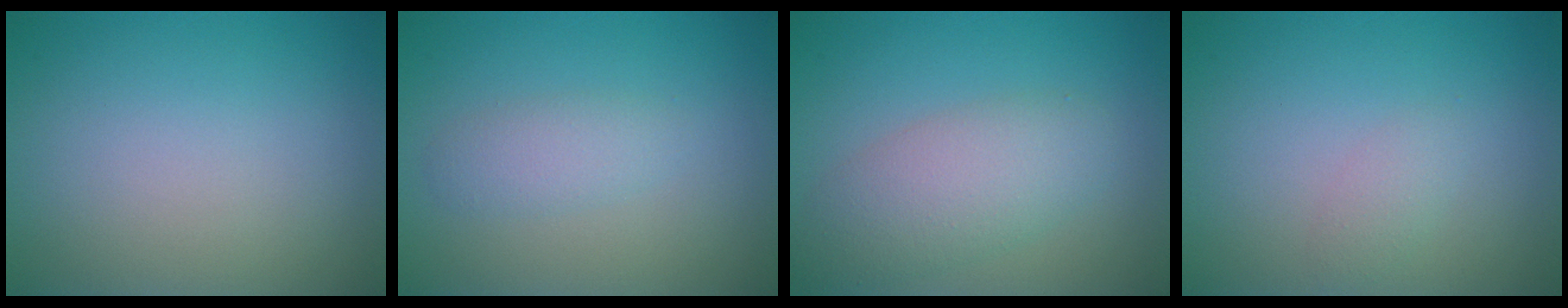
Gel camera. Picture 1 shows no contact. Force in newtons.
{"total": 1.8, "press": 1.8, "slide": 0.0}
{"total": 4.5, "press": 4.5, "slide": 0.4}
{"total": 1.1, "press": 1.1, "slide": 0.1}